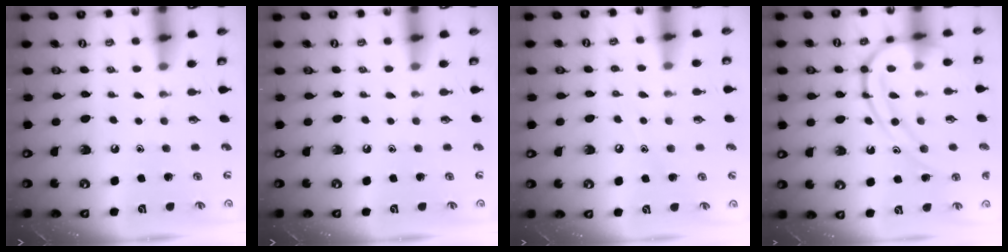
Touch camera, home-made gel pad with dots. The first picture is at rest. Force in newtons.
{"total": 0.0}
{"total": 6.9, "press": 6.9, "slide": 0.7}
{"total": 14.8, "press": 14.8, "slide": 0.6}